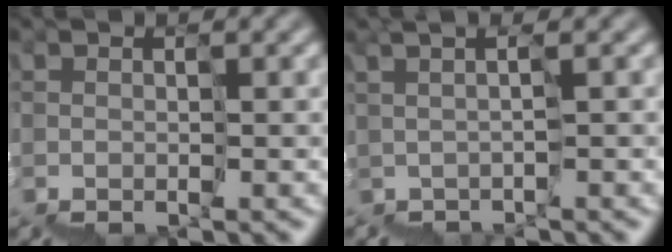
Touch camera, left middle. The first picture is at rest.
{"total": 1.5, "force": [1.1, -1.1, -0.2], "torque": [0.002, 0.009, 0.015]}